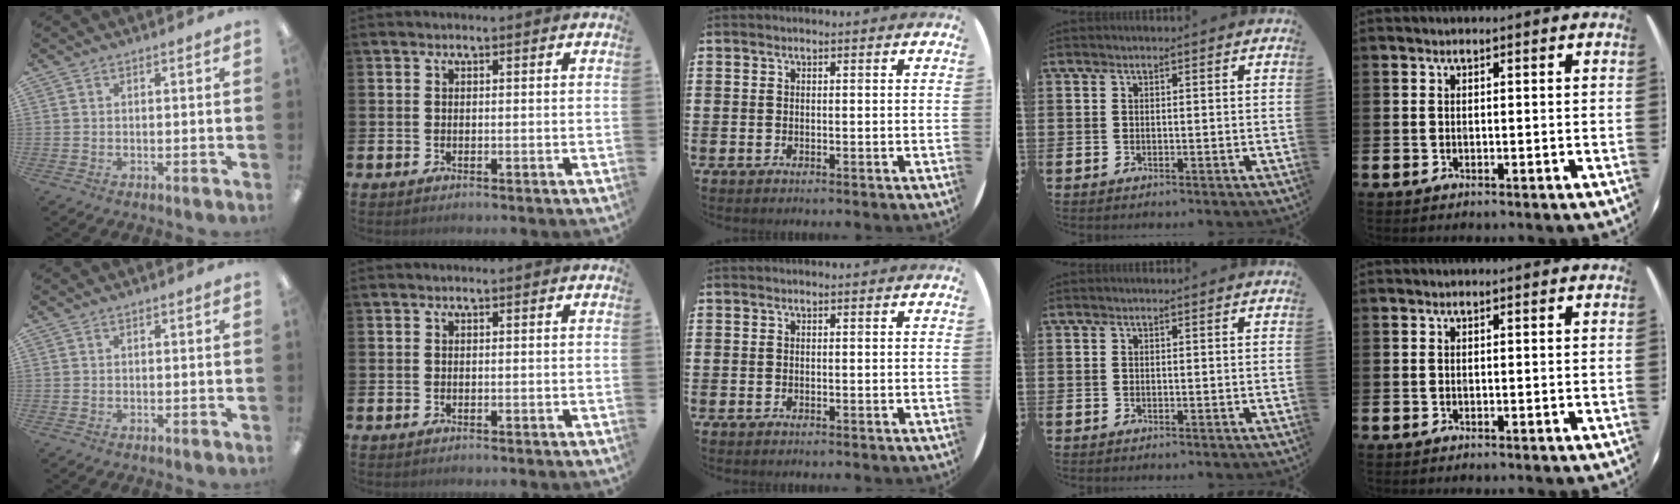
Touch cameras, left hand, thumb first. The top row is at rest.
{}